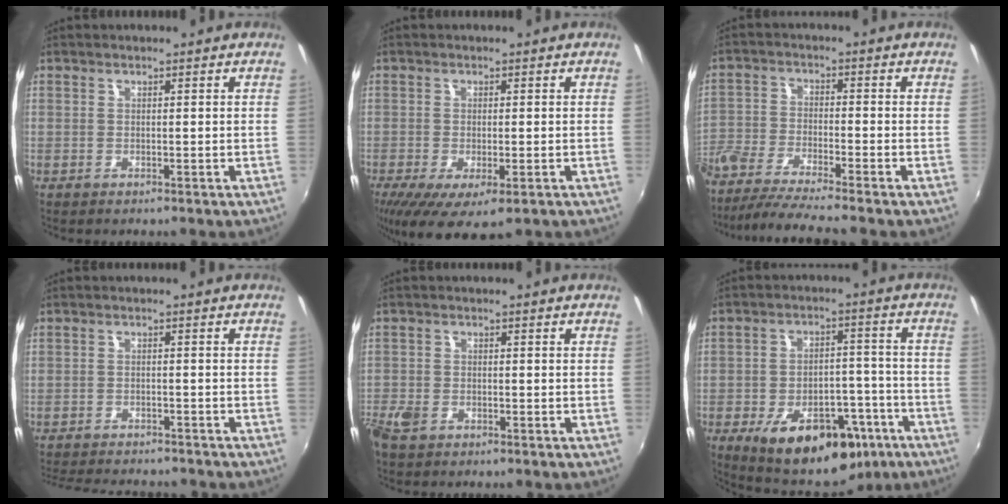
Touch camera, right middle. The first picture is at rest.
{"total": 8.2, "force": [-4.0, 3.0, 6.5], "torque": [-0.128, -0.041, -0.059]}
{"total": 11.7, "force": [-9.9, 0.7, 6.1], "torque": [-0.140, -0.030, -0.187]}
{"total": 11.2, "force": [-10.0, 2.9, 4.1], "torque": [-0.099, -0.015, -0.151]}
{"total": 4.8, "force": [-3.2, 2.6, 2.4], "torque": [-0.062, -0.011, -0.066]}
{"total": 18.3, "force": [-10.4, 10.0, 11.3], "torque": [-0.190, 0.006, -0.135]}